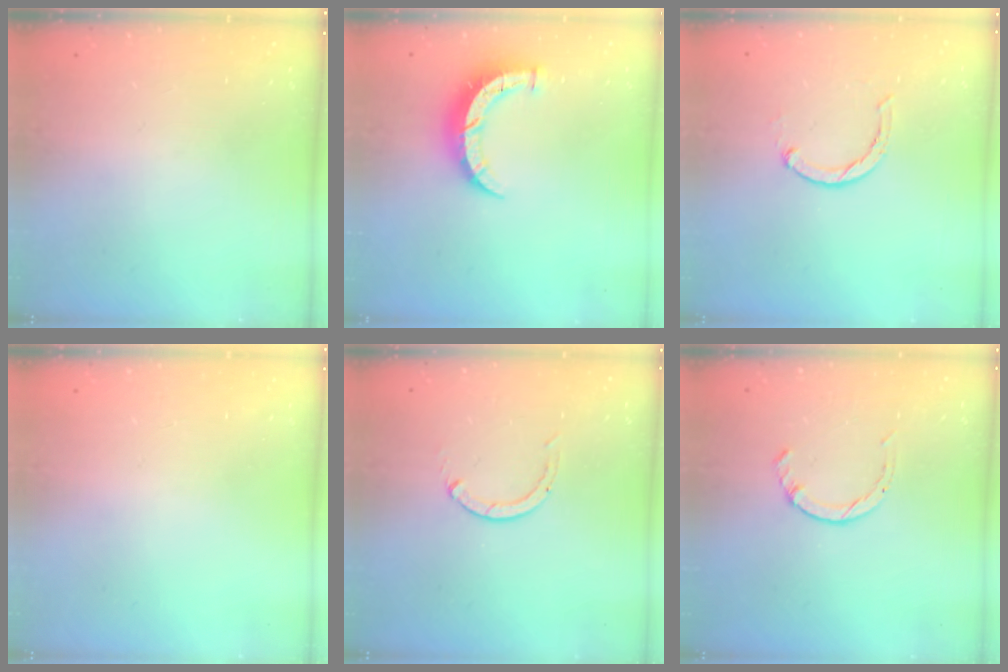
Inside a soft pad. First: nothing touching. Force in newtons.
{"total": 7.9, "press": 7.9, "slide": 0.2}
{"total": 1.7, "press": 1.6, "slide": 0.3}
{"total": 2.6, "press": 2.6, "slide": 0.2}
{"total": 0.0}
{"total": 1.7, "press": 1.7, "slide": 0.2}